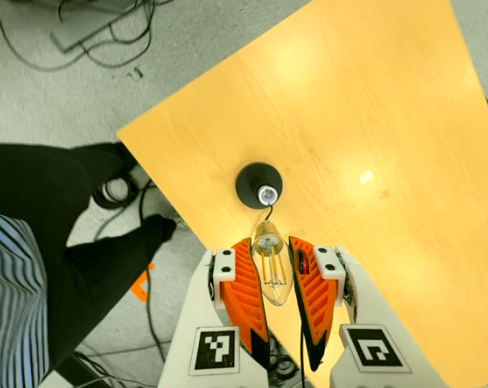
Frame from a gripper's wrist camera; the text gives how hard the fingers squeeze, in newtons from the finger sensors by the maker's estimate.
{"total": 21.4, "left": 25.3, "right": 17.4}